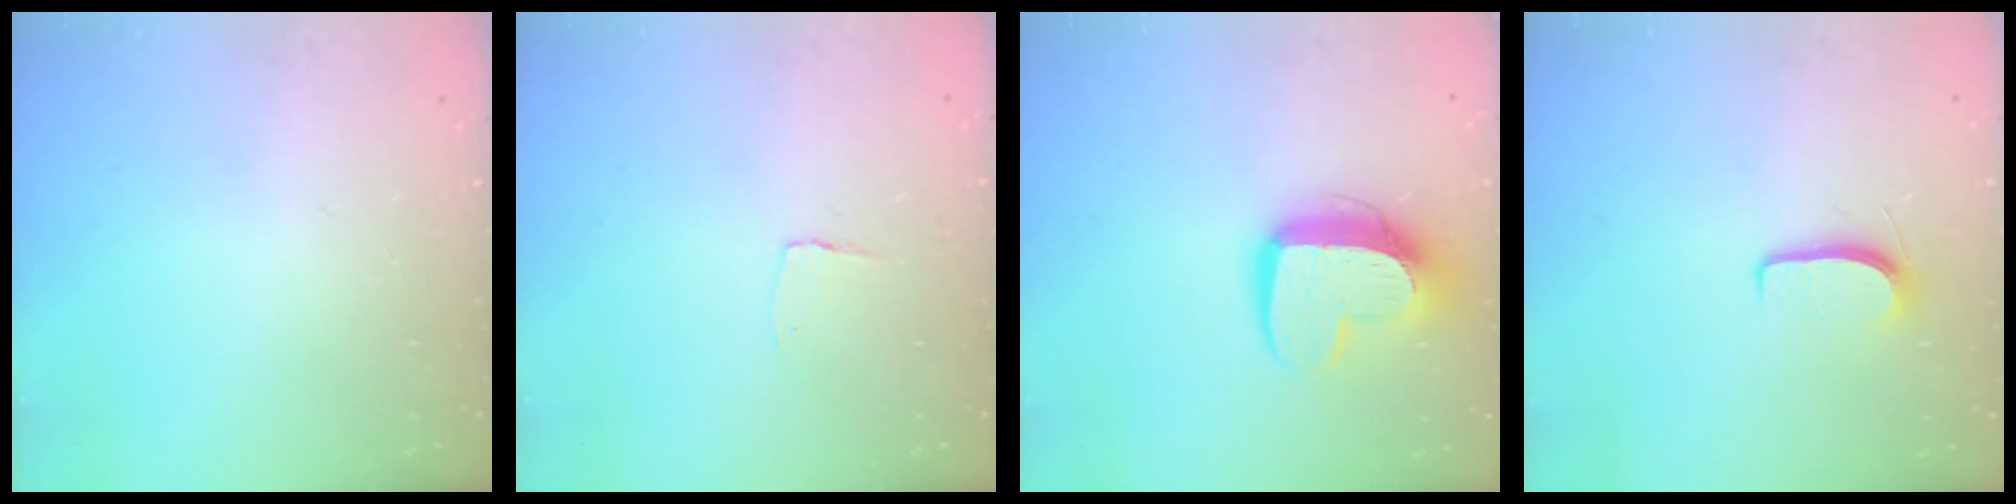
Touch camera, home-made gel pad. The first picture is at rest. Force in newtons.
{"total": 2.9, "press": 2.9, "slide": 0.3}
{"total": 12.2, "press": 12.1, "slide": 0.8}
{"total": 6.1, "press": 6.0, "slide": 0.7}